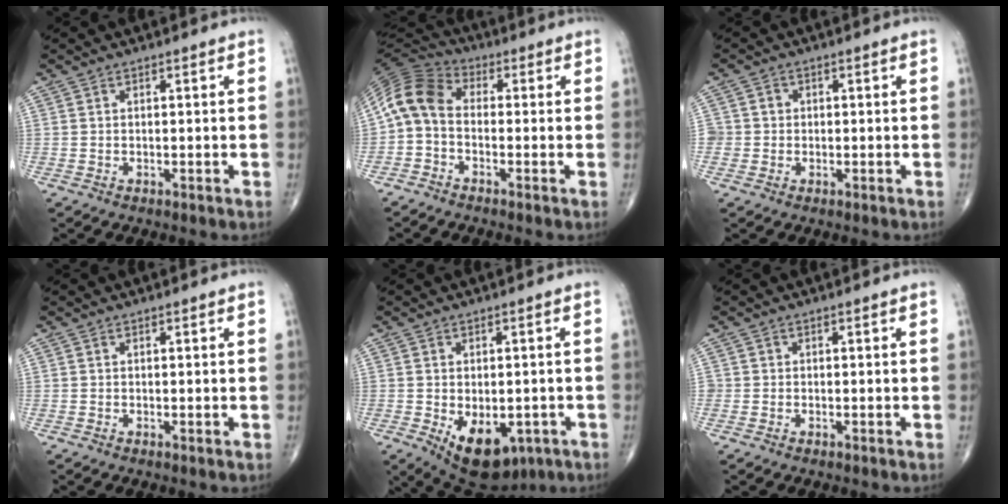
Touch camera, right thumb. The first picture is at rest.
{"total": 9.0, "force": [-0.7, 6.2, 6.5], "torque": [-0.120, 0.027, -0.034]}
{"total": 2.8, "force": [-0.1, 2.8, 0.2], "torque": [0.023, 0.009, -0.004]}
{"total": 0.0}
{"total": 11.8, "force": [-4.3, 7.0, 8.5], "torque": [-0.107, -0.003, -0.045]}
{"total": 0.8, "force": [-0.1, 0.8, 0.0], "torque": [0.006, 0.005, -0.005]}